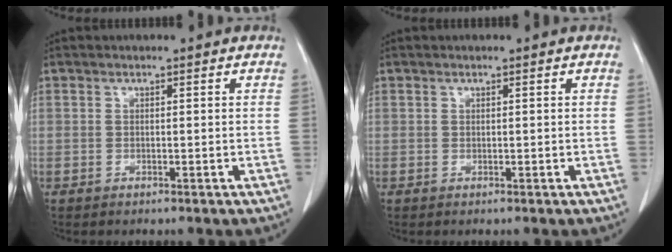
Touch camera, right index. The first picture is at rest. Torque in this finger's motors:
{"motor_torque": [0.00, 0.00, 0.01, 0.00]}